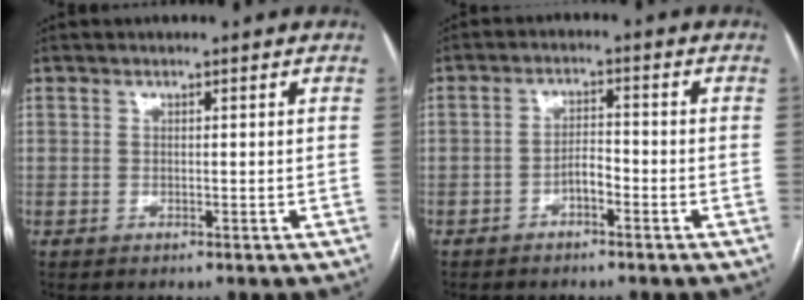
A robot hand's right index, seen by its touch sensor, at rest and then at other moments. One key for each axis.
{"total": 2.7, "fx": -1.5, "fy": 0.9, "fz": 2.0, "tx": -0.031, "ty": 0.007, "tz": -0.027}